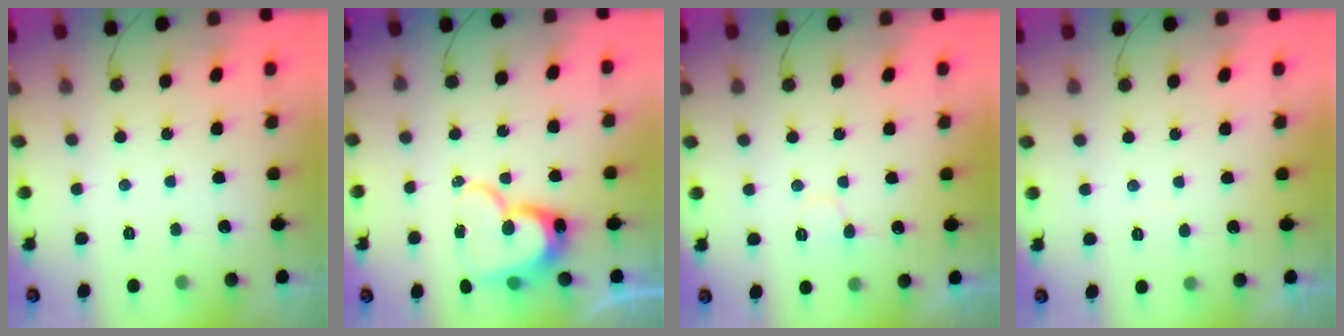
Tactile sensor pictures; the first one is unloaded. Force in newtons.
{"total": 15.3, "press": 15.2, "slide": 1.6}
{"total": 6.7, "press": 6.6, "slide": 0.5}
{"total": 2.7, "press": 2.7, "slide": 0.2}